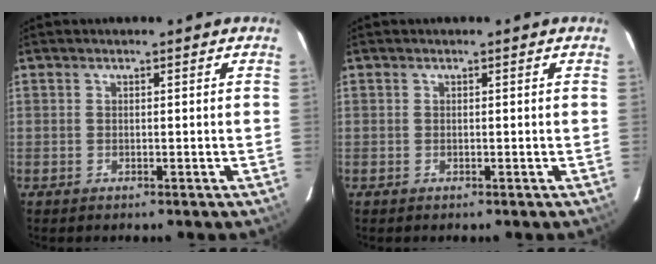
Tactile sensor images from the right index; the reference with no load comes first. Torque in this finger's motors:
{"motor_torque": [0.00, 0.00, 0.03, 0.00]}